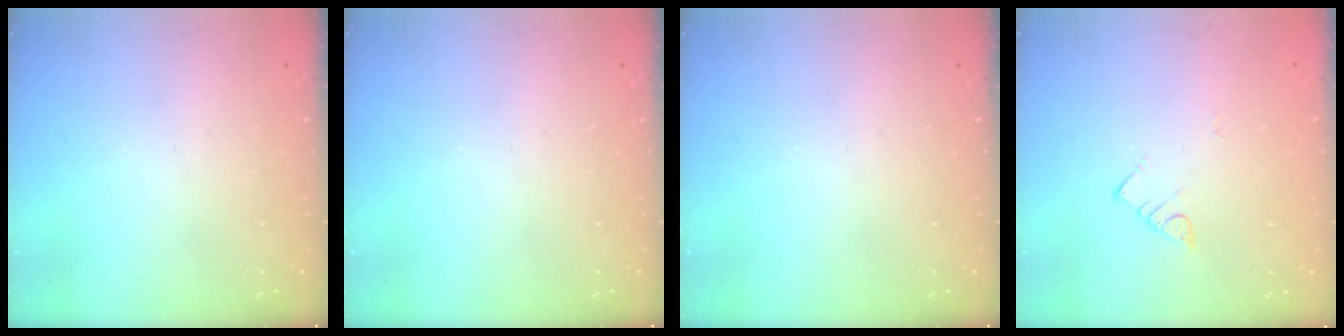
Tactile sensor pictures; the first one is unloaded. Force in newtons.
{"total": 0.0}
{"total": 0.0}
{"total": 3.0, "press": 3.0, "slide": 0.2}